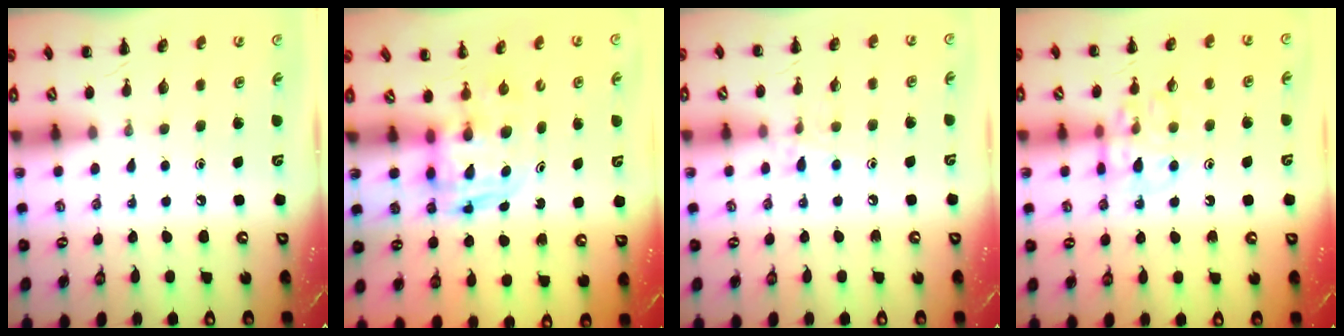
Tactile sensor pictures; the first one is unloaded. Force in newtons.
{"total": 2.8, "press": 2.8, "slide": 0.2}
{"total": 7.2, "press": 6.9, "slide": 2.0}
{"total": 12.1, "press": 12.0, "slide": 1.5}